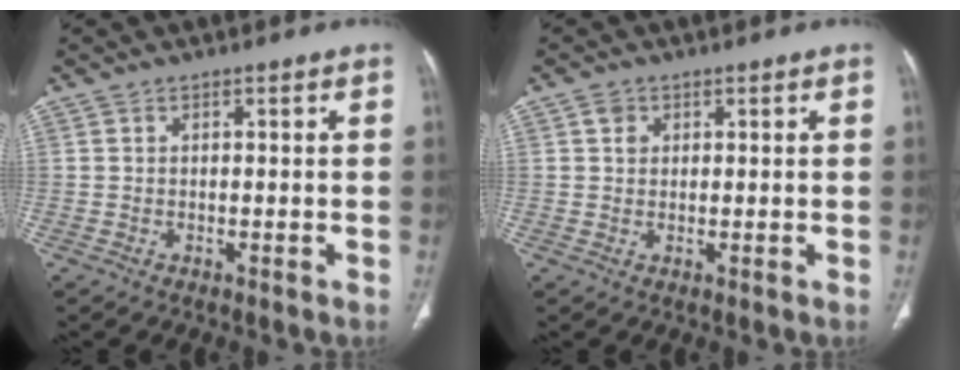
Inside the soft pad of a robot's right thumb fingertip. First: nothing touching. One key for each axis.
{"total": 1.9, "fx": 0.7, "fy": 1.6, "fz": 0.7, "tx": -0.006, "ty": -0.001, "tz": 0.009}